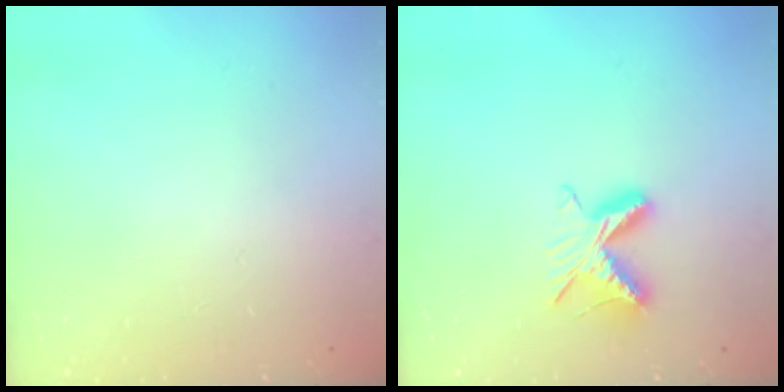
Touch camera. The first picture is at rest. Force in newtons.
{"total": 8.7, "press": 8.7, "slide": 0.9}